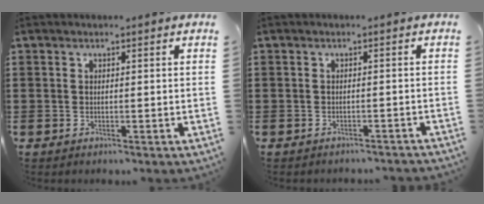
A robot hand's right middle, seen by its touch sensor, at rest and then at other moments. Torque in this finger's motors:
{"motor_torque": [0.07, -0.06, 0.13, 0.09]}